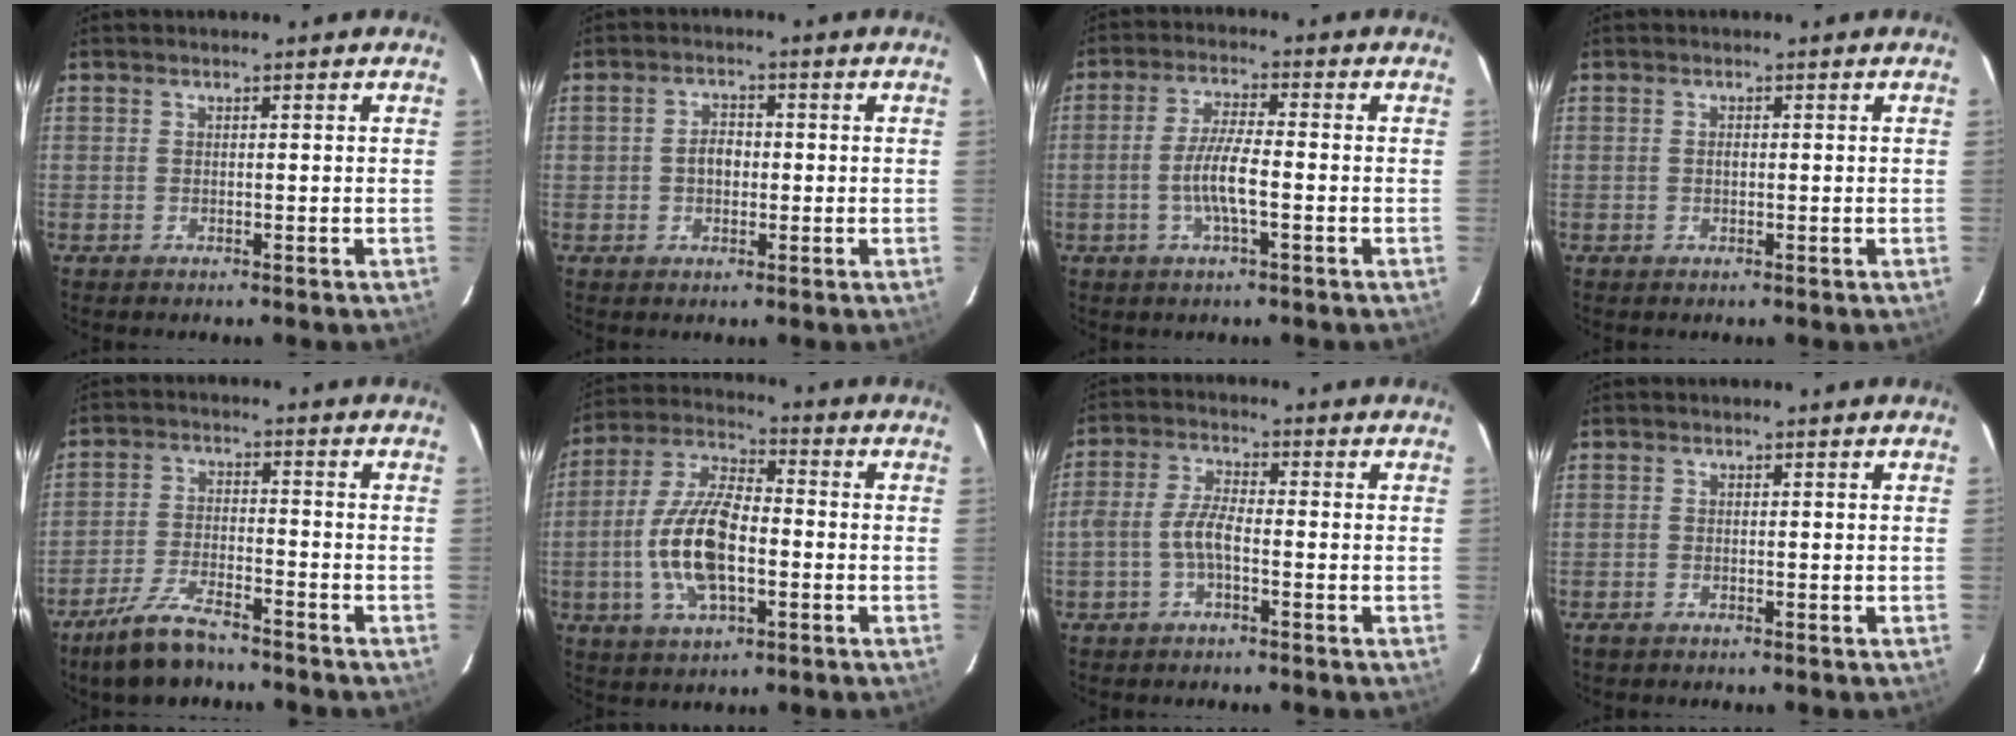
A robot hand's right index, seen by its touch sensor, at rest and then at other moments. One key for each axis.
{"total": 3.4, "fx": -0.3, "fy": 2.7, "fz": 2.1, "tx": -0.038, "ty": 0.009, "tz": -0.004}
{"total": 6.4, "fx": -1.8, "fy": 0.9, "fz": 6.1, "tx": -0.122, "ty": -0.001, "tz": -0.036}
{"total": 0.8, "fx": -0.1, "fy": 0.7, "fz": 0.5, "tx": -0.008, "ty": 0.003, "tz": -0.002}
{"total": 9.7, "fx": -7.8, "fy": 2.8, "fz": 5.1, "tx": -0.122, "ty": -0.010, "tz": -0.141}
{"total": 14.0, "fx": -3.1, "fy": 6.0, "fz": 12.3, "tx": -0.258, "ty": 0.003, "tz": -0.059}
{"total": 4.6, "fx": -1.9, "fy": 1.5, "fz": 3.9, "tx": -0.089, "ty": 0.013, "tz": -0.037}
{"total": 0.9, "fx": -0.7, "fy": 0.4, "fz": 0.3, "tx": -0.009, "ty": -0.003, "tz": -0.016}